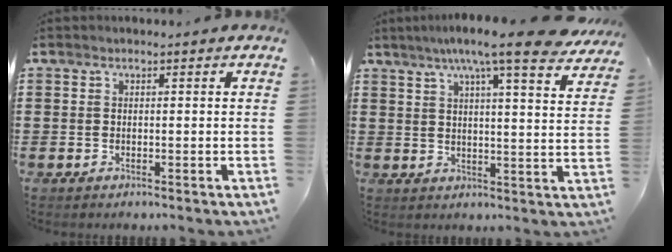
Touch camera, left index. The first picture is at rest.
{"total": 9.2, "force": [7.2, 0.1, 5.8], "torque": [-0.117, -0.024, 0.119]}